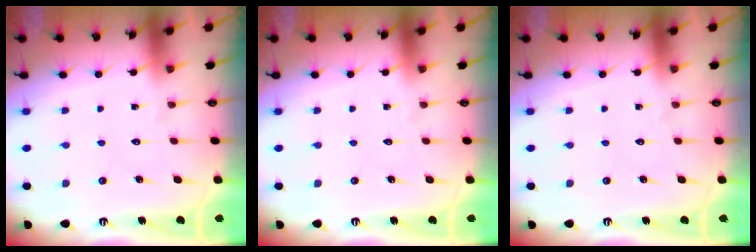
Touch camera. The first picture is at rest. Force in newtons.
{"total": 0.0}
{"total": 0.0}